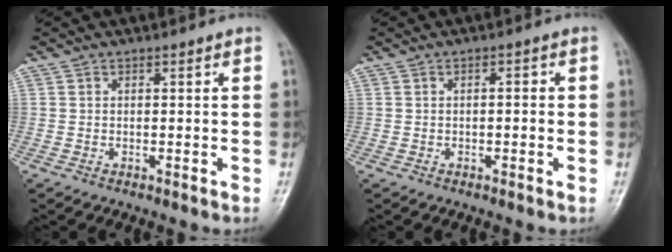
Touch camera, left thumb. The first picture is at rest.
{"total": 1.6, "force": [-0.1, 0.7, 1.4], "torque": [-0.017, 0.005, -0.002]}